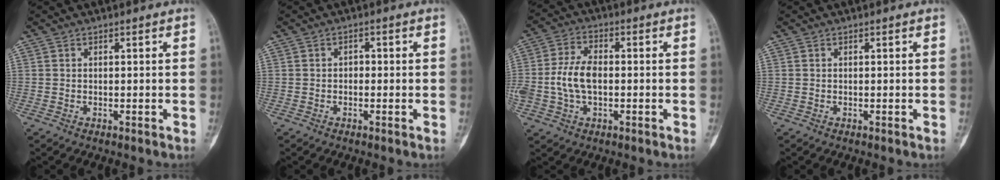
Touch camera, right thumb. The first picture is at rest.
{"total": 1.0, "force": [-0.2, 0.8, 0.6], "torque": [0.002, 0.003, -0.008]}
{"total": 8.5, "force": [-0.8, 5.2, 6.7], "torque": [-0.137, 0.017, -0.017]}
{"total": 0.0}